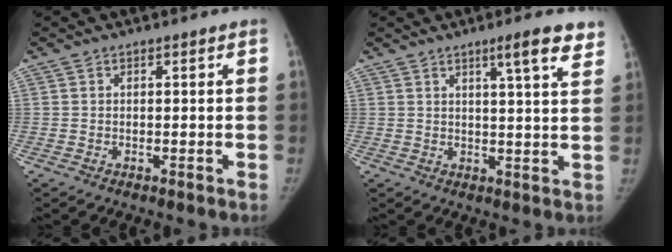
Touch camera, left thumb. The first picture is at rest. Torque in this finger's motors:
{"motor_torque": [-0.53, 0.11, 0.37, 0.43, -0.08]}